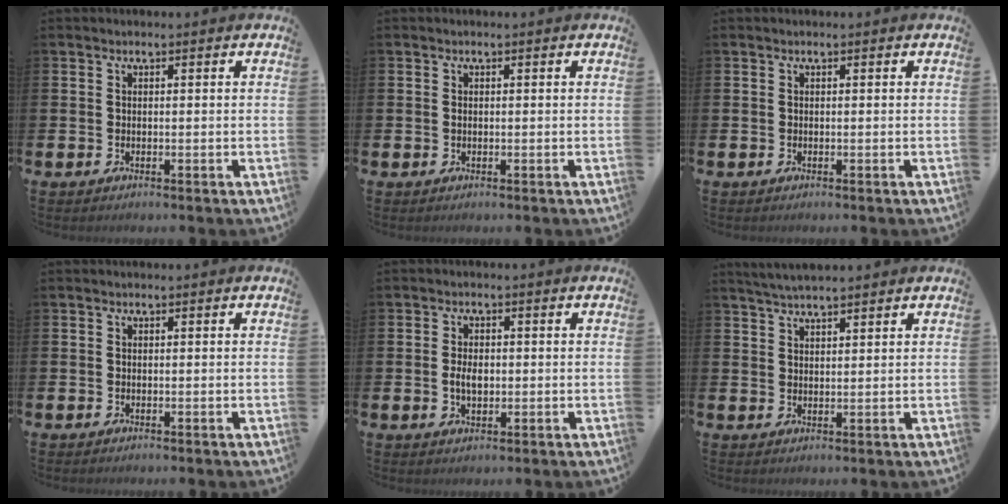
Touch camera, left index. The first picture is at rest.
{"total": 0.0}
{"total": 0.0}
{"total": 0.0}
{"total": 2.9, "force": [-0.2, 1.8, 2.3], "torque": [-0.037, 0.003, -0.007]}
{"total": 3.1, "force": [3.0, 0.4, 0.9], "torque": [-0.024, -0.008, 0.054]}